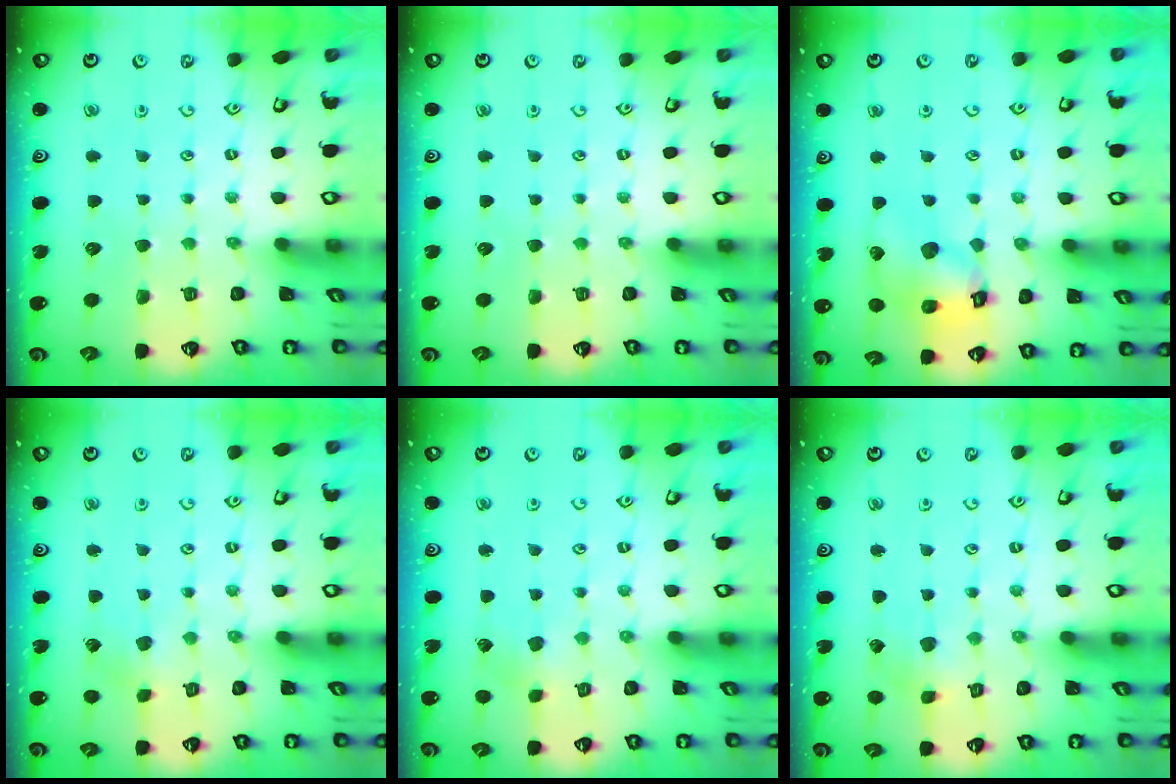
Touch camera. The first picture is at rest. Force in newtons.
{"total": 0.0}
{"total": 14.4, "press": 14.3, "slide": 1.8}
{"total": 2.9, "press": 2.8, "slide": 0.3}
{"total": 3.4, "press": 3.3, "slide": 0.4}
{"total": 2.6, "press": 2.6, "slide": 0.2}